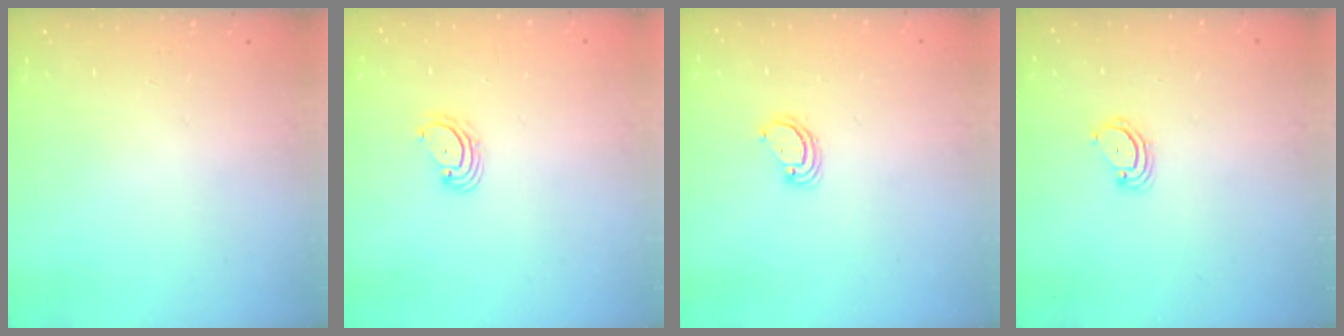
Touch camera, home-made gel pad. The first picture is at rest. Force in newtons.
{"total": 3.2, "press": 3.1, "slide": 0.4}
{"total": 4.1, "press": 4.1, "slide": 0.2}
{"total": 3.5, "press": 3.5, "slide": 0.3}